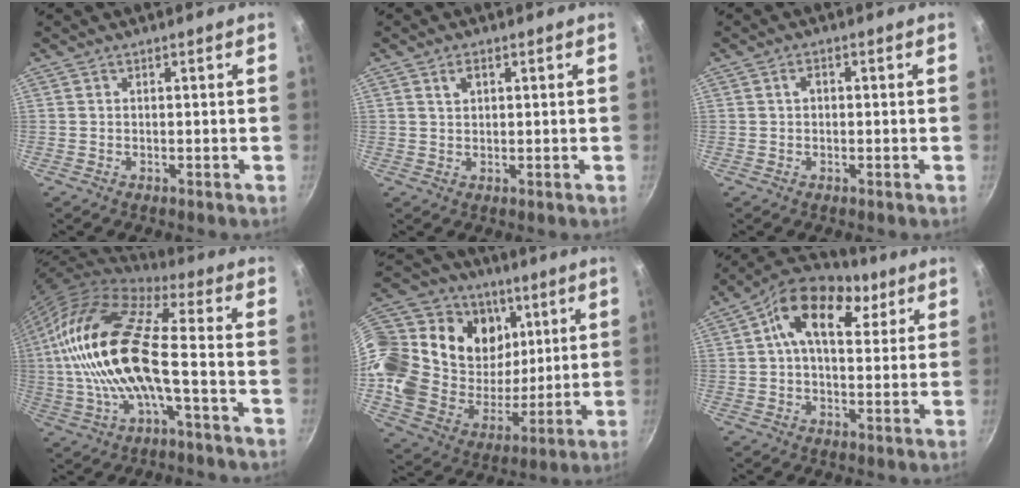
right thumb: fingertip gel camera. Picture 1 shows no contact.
{"total": 1.0, "force": [0.3, 0.8, 0.6], "torque": [-0.008, 0.005, 0.004]}
{"total": 1.7, "force": [0.1, 1.2, 1.2], "torque": [-0.015, 0.009, 0.001]}
{"total": 20.5, "force": [-1.4, 7.6, 19.0], "torque": [-0.372, 0.029, -0.037]}
{"total": 30.3, "force": [12.8, 20.5, 18.3], "torque": [-0.320, -0.045, 0.224]}
{"total": 16.1, "force": [5.9, 9.8, 11.4], "torque": [-0.163, -0.003, 0.078]}